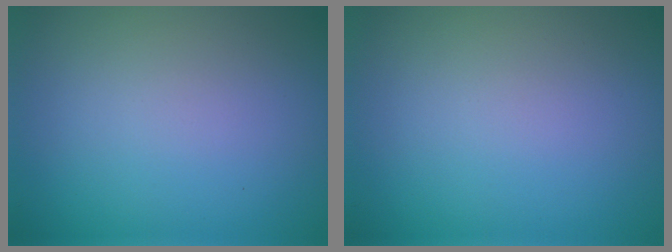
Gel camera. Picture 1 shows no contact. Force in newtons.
{"total": 0.0}